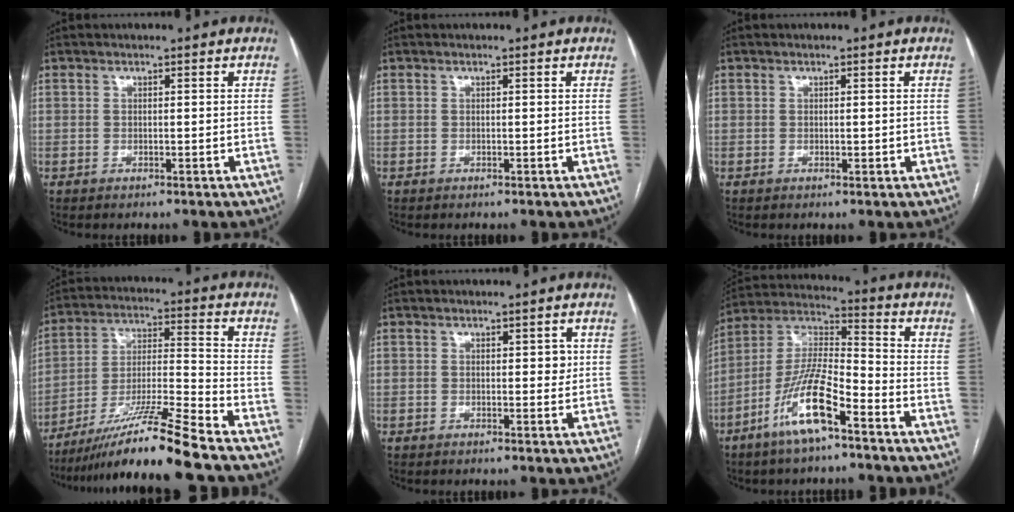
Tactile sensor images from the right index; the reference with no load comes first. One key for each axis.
{"total": 0.0}
{"total": 0.9, "fx": 0.1, "fy": 0.6, "fz": 0.6, "tx": -0.008, "ty": 0.002, "tz": 0.003}
{"total": 16.0, "fx": -12.8, "fy": -2.0, "fz": 9.4, "tx": -0.179, "ty": -0.012, "tz": -0.229}
{"total": 2.3, "fx": 0.5, "fy": 1.1, "fz": 1.9, "tx": -0.019, "ty": 0.002, "tz": 0.006}
{"total": 13.1, "fx": -7.2, "fy": 2.7, "fz": 10.6, "tx": -0.217, "ty": -0.004, "tz": -0.137}